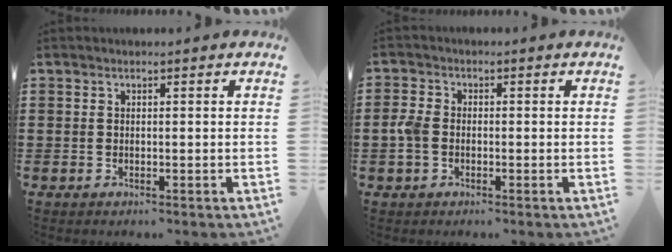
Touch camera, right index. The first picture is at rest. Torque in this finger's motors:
{"motor_torque": [0.50, 0.43, 0.27, 0.08]}